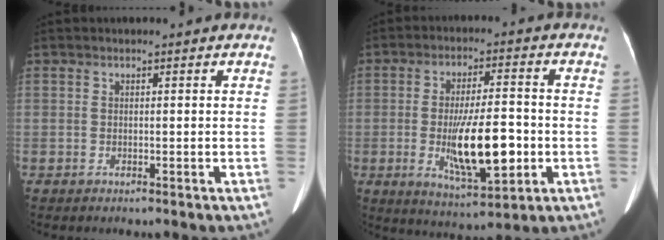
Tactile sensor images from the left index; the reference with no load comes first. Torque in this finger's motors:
{"motor_torque": [1.81, 0.34, 1.05, 0.21]}